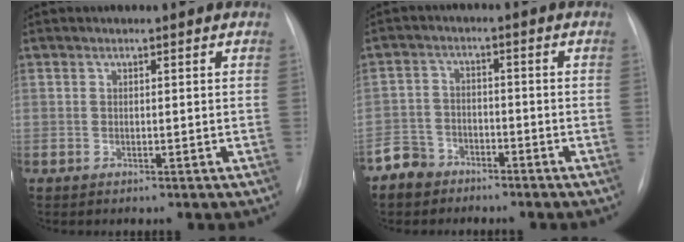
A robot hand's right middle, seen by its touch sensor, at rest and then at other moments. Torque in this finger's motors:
{"motor_torque": [0.74, -0.75, 0.16, 0.05]}